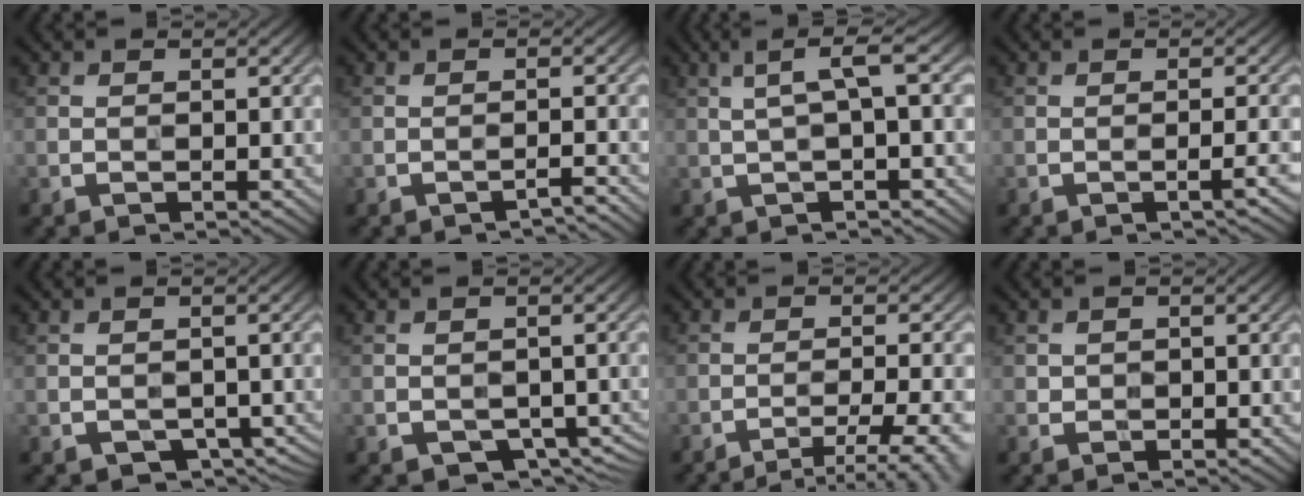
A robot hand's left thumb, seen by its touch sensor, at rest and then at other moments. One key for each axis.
{"total": 1.5, "fx": -1.4, "fy": -0.2, "fz": 0.5, "tx": -0.005, "ty": 0.011, "tz": -0.026}
{"total": 3.9, "fx": 0.8, "fy": 0.4, "fz": 3.8, "tx": -0.069, "ty": 0.025, "tz": 0.011}
{"total": 1.5, "fx": -0.6, "fy": -0.3, "fz": 1.3, "tx": -0.023, "ty": 0.013, "tz": -0.013}
{"total": 4.3, "fx": -2.1, "fy": 2.9, "fz": 2.4, "tx": -0.041, "ty": -0.011, "tz": -0.022}
{"total": 5.1, "fx": -2.5, "fy": 3.3, "fz": 3.0, "tx": -0.049, "ty": -0.013, "tz": -0.027}
{"total": 6.9, "fx": -4.9, "fy": 1.1, "fz": 4.7, "tx": -0.074, "ty": 0.013, "tz": -0.062}
{"total": 1.0, "fx": 0.0, "fy": 0.9, "fz": 0.3, "tx": -0.006, "ty": 0.000, "tz": -0.003}